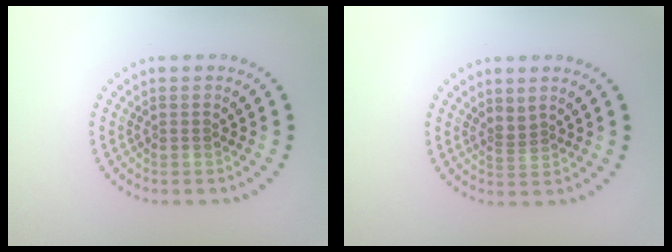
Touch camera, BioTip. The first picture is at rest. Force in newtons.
{"total": 1.0, "press": 0.6, "slide": 0.8}